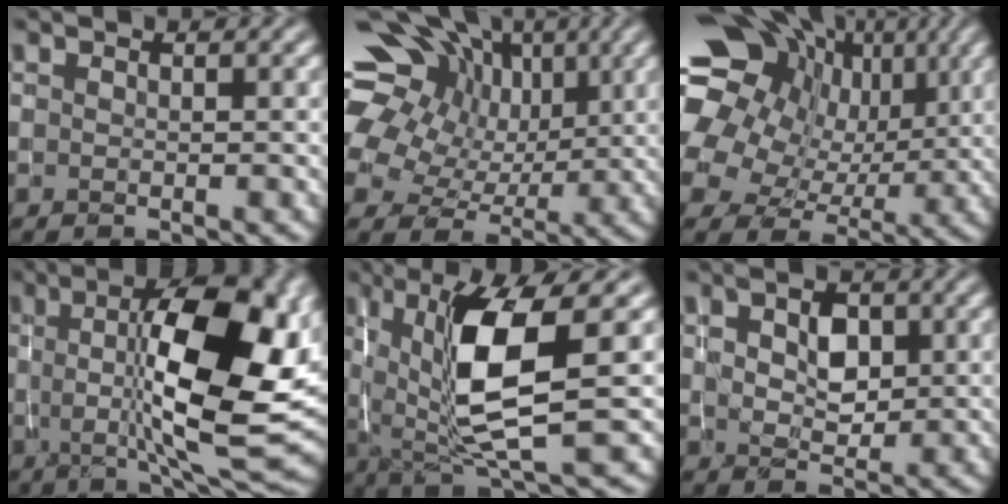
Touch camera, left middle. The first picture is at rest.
{"total": 16.1, "force": [7.1, 12.0, 8.0], "torque": [-0.183, 0.050, 0.102]}
{"total": 19.6, "force": [5.3, 15.8, 10.4], "torque": [-0.225, 0.030, 0.067]}
{"total": 13.3, "force": [1.1, 3.9, 12.6], "torque": [-0.180, 0.001, 0.017]}
{"total": 8.9, "force": [1.2, 2.3, 8.5], "torque": [-0.151, -0.008, 0.026]}
{"total": 3.0, "force": [0.8, 2.1, 2.1], "torque": [-0.040, -0.001, 0.017]}